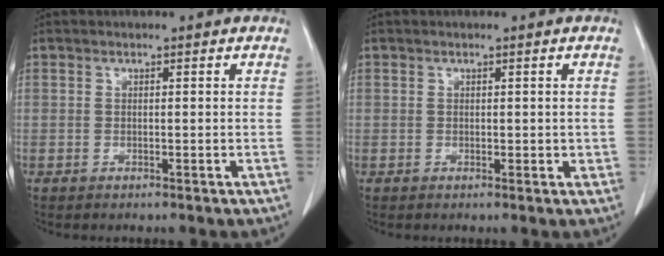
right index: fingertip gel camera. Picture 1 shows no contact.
{"total": 1.3, "force": [0.1, 0.9, 0.9], "torque": [-0.007, 0.000, 0.003]}